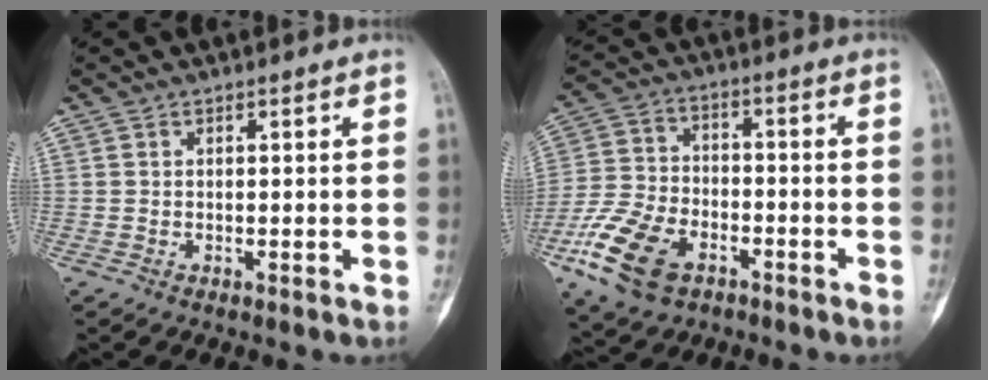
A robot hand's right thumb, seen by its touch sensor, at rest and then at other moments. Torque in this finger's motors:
{"motor_torque": [0.26, 0.50, 0.99, -0.53, 0.08]}